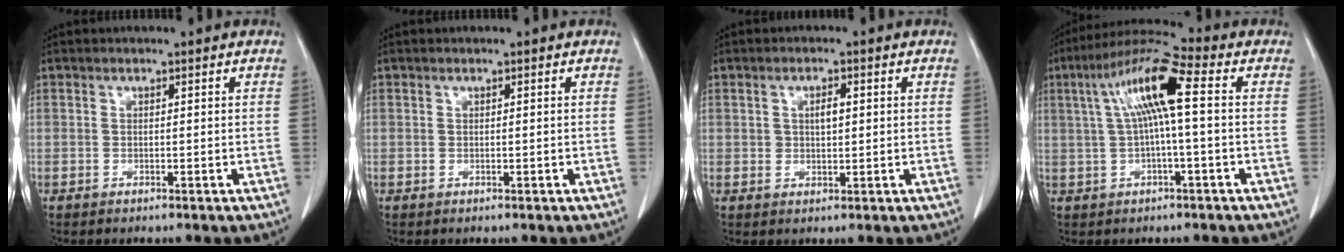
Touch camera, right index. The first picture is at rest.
{"total": 0.0}
{"total": 2.9, "force": [0.6, 1.5, 2.3], "torque": [-0.042, 0.004, 0.012]}
{"total": 10.7, "force": [1.6, 1.1, 10.6], "torque": [-0.208, 0.035, 0.026]}